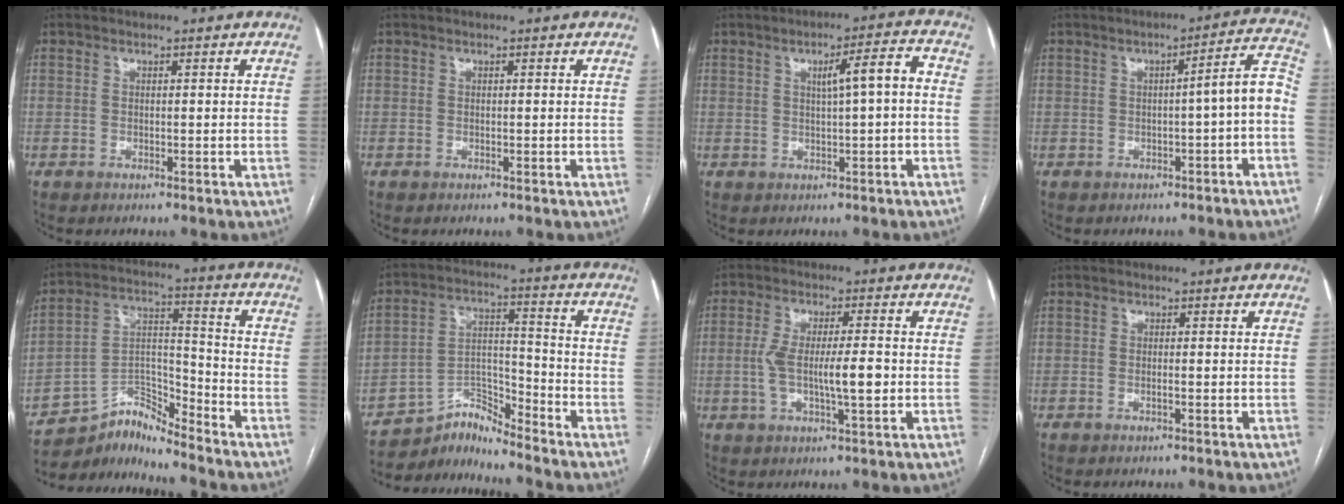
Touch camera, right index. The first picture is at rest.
{"total": 0.0}
{"total": 5.3, "force": [0.5, 0.4, 5.3], "torque": [-0.079, 0.014, 0.008]}
{"total": 6.0, "force": [-1.7, 0.2, 5.7], "torque": [-0.063, 0.025, -0.023]}
{"total": 7.5, "force": [-7.5, 0.1, -0.3], "torque": [0.002, 0.042, -0.138]}
{"total": 6.3, "force": [-6.3, -0.1, -0.8], "torque": [0.016, 0.033, -0.111]}
{"total": 8.0, "force": [-0.9, 1.2, 7.9], "torque": [-0.145, 0.005, -0.015]}
{"total": 0.7, "force": [-0.3, -0.1, 0.7], "torque": [-0.014, 0.001, -0.003]}